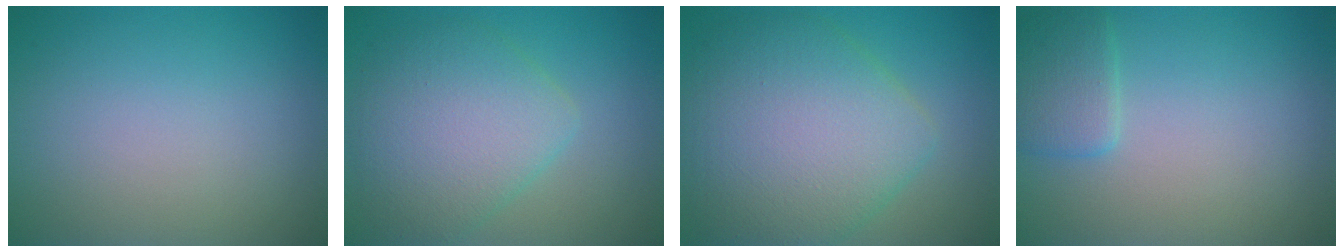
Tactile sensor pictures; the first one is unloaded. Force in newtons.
{"total": 5.9, "press": 5.9, "slide": 0.1}
{"total": 9.3, "press": 9.3, "slide": 0.3}
{"total": 2.3, "press": 2.3, "slide": 0.2}